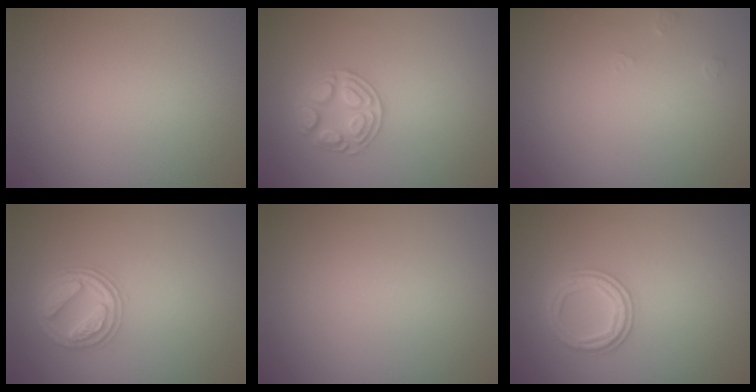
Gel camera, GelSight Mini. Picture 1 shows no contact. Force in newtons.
{"total": 2.6, "press": 2.5, "slide": 0.8}
{"total": 0.6, "press": 0.6, "slide": 0.1}
{"total": 2.9, "press": 2.9, "slide": 0.4}
{"total": 0.0}
{"total": 2.5, "press": 2.4, "slide": 0.6}